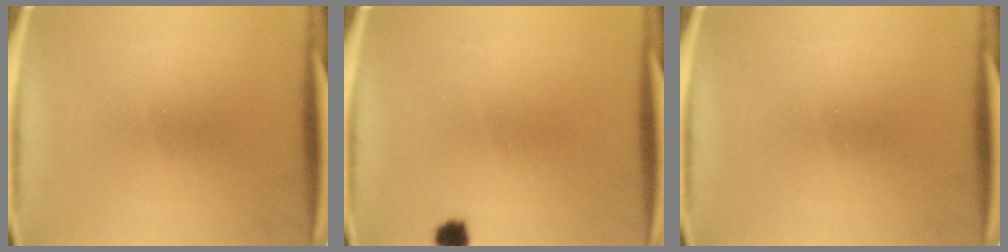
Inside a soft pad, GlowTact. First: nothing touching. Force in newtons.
{"total": 2.2}
{"total": 0.0}